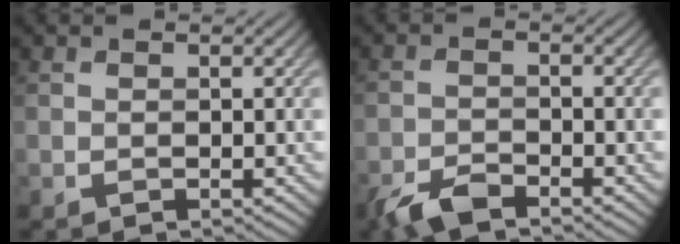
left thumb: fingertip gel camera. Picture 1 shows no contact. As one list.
[{"total": 3.7, "force": [-3.1, 1.0, 1.8], "torque": [-0.040, -0.002, -0.068]}]